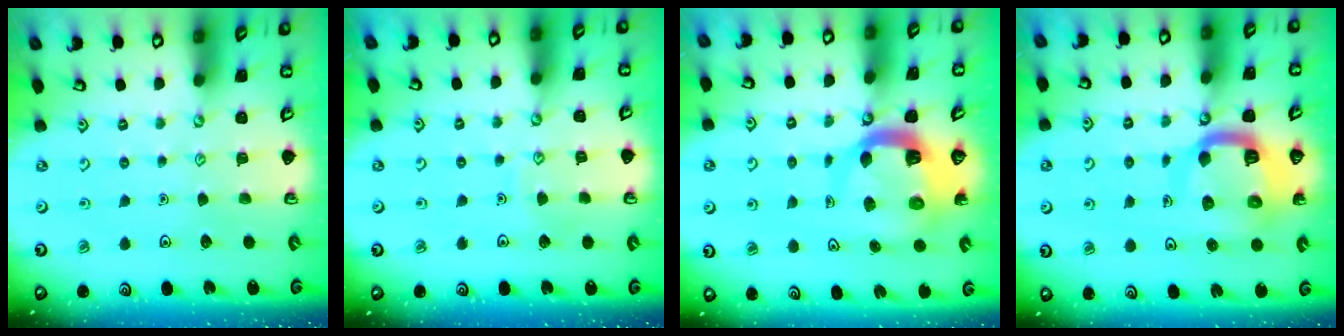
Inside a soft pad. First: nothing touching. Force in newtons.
{"total": 3.7, "press": 3.7, "slide": 0.3}
{"total": 10.0, "press": 9.9, "slide": 1.3}
{"total": 11.9, "press": 11.8, "slide": 1.3}